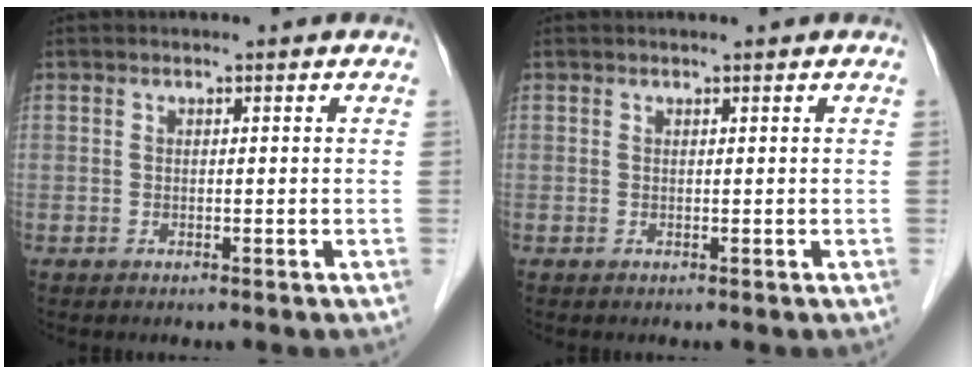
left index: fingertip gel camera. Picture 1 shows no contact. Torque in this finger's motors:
{"motor_torque": [0.03, 0.02, 0.03, 0.01]}